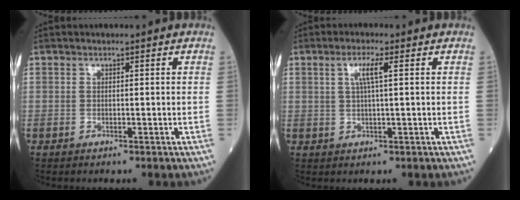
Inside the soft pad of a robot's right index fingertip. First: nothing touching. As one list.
[{"total": 3.2, "force": [1.0, -0.1, 3.0], "torque": [-0.061, 0.004, 0.020]}]